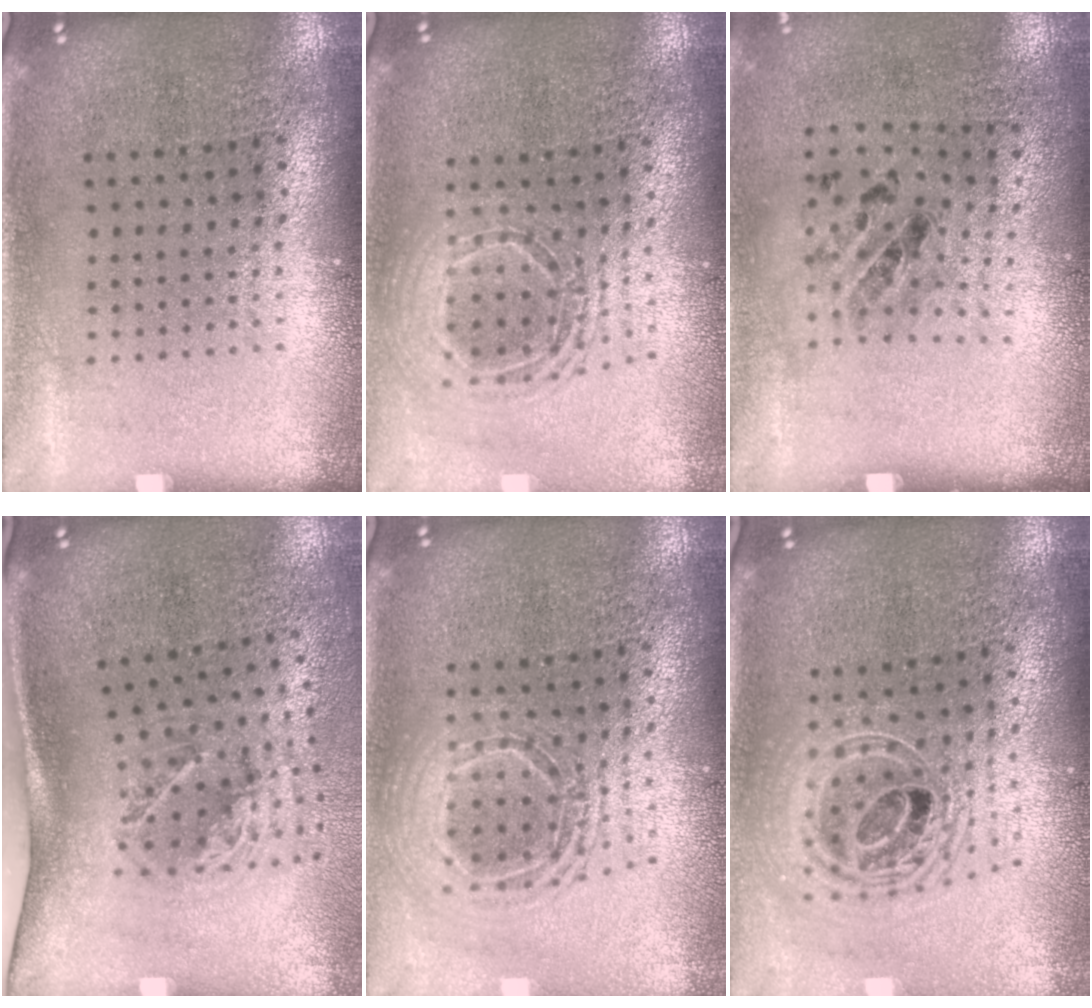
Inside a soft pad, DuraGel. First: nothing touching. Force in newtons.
{"total": 1.6, "press": 1.4, "slide": 0.8}
{"total": 1.2, "press": 0.6, "slide": 1.1}
{"total": 2.1, "press": 1.3, "slide": 1.7}
{"total": 1.8, "press": 1.4, "slide": 1.0}
{"total": 2.2, "press": 1.7, "slide": 1.5}